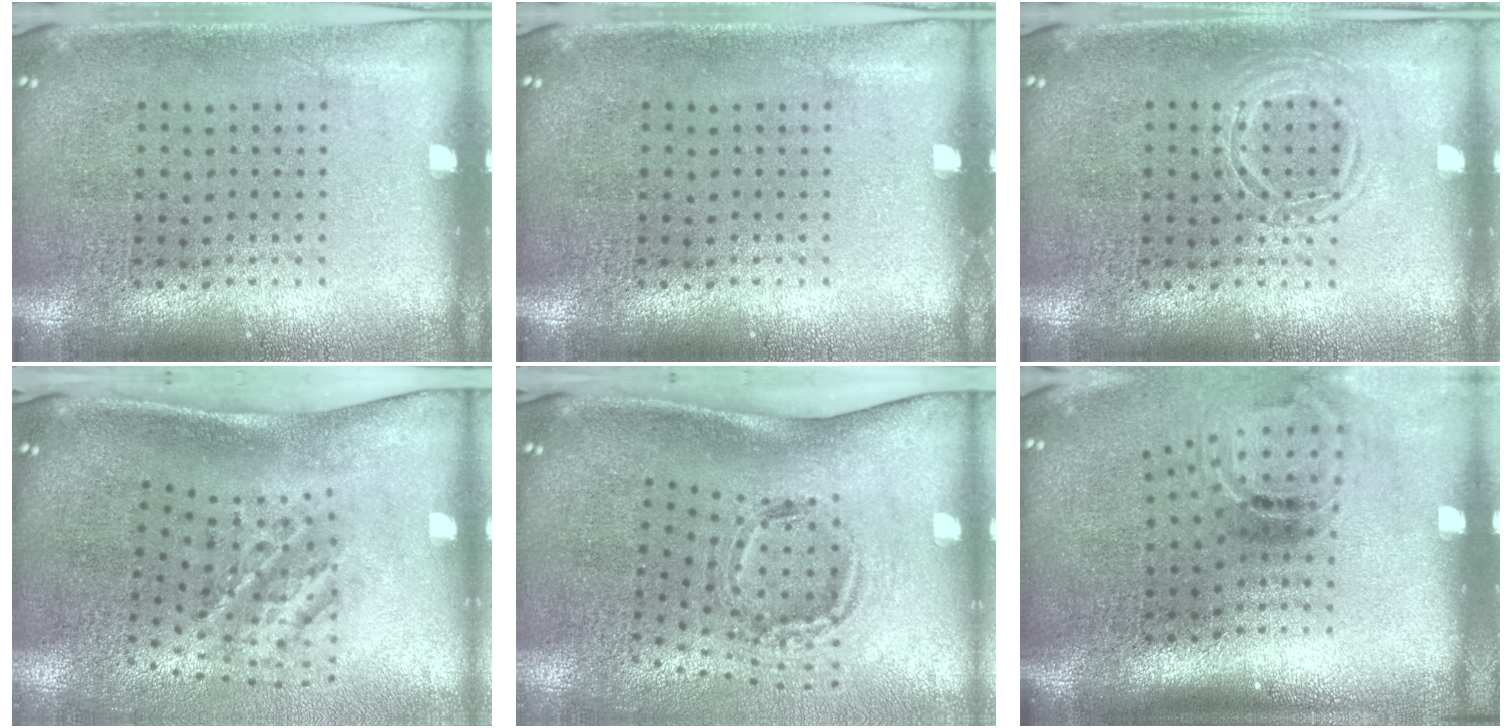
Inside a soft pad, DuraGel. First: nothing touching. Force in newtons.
{"total": 0.0}
{"total": 1.6, "press": 1.6, "slide": 0.2}
{"total": 1.8, "press": 1.2, "slide": 1.3}
{"total": 1.7, "press": 1.2, "slide": 1.3}
{"total": 1.6, "press": 1.0, "slide": 1.2}